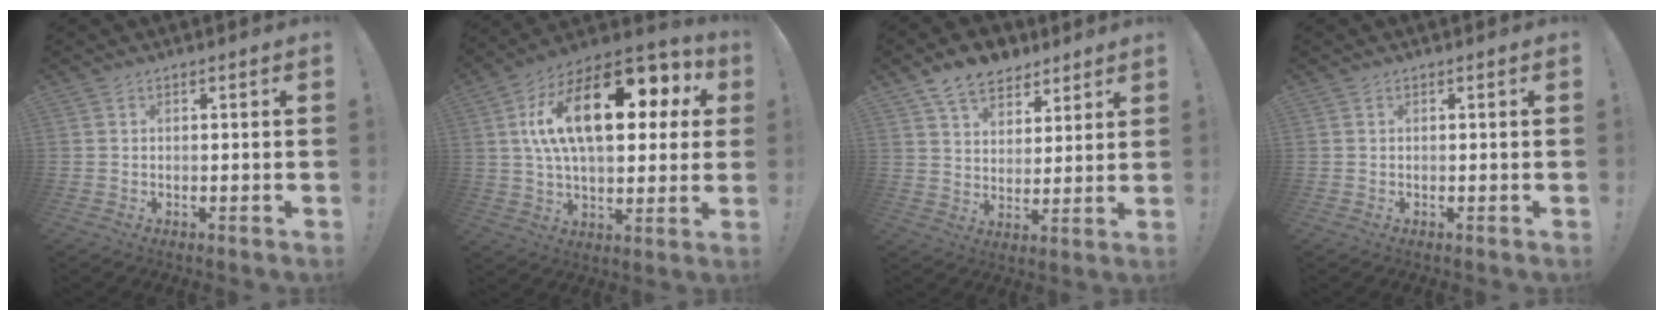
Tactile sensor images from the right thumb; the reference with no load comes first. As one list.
[{"total": 24.4, "force": [6.6, 11.7, 20.3], "torque": [-0.346, -0.021, 0.108]}, {"total": 11.0, "force": [8.0, 6.5, 3.7], "torque": [-0.056, -0.050, 0.153]}, {"total": 0.0}]